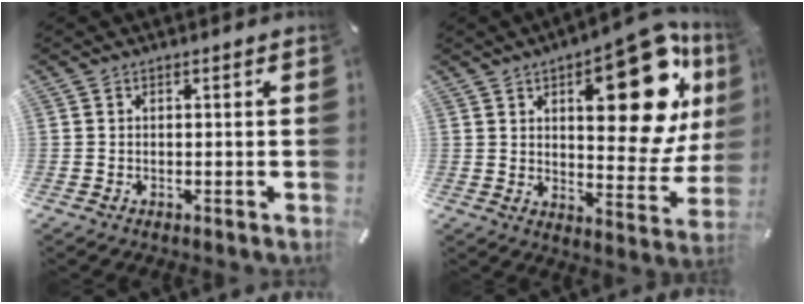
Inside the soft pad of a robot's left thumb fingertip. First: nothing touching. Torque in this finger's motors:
{"motor_torque": [2.56, 2.45, 0.55, -0.27, 0.19]}